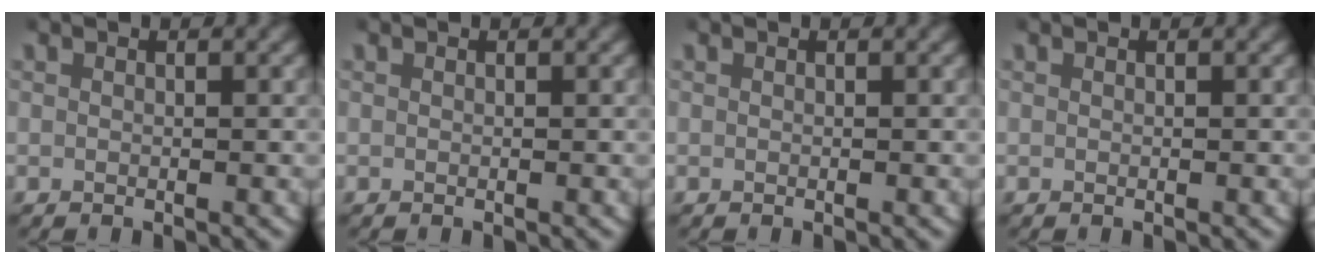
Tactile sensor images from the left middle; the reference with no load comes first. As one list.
[{"total": 0.0}, {"total": 0.0}, {"total": 0.0}]